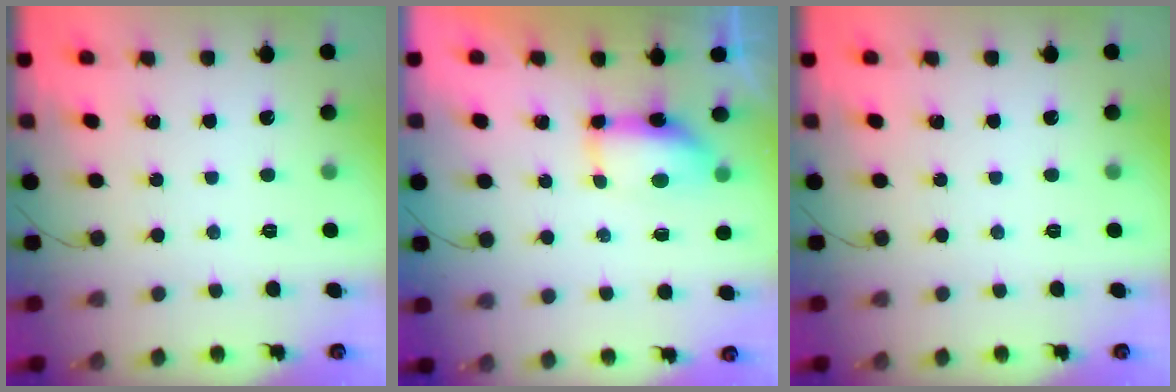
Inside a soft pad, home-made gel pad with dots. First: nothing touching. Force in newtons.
{"total": 6.8, "press": 6.8, "slide": 0.5}
{"total": 0.0}